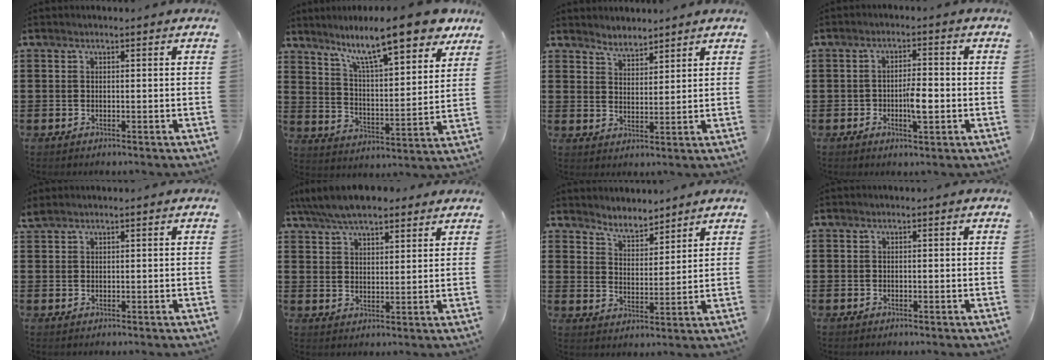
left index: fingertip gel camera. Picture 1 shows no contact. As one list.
[{"total": 12.5, "force": [10.0, 1.2, 7.4], "torque": [-0.150, -0.049, 0.164]}, {"total": 3.2, "force": [3.1, 0.8, -0.3], "torque": [-0.005, -0.004, 0.059]}, {"total": 4.3, "force": [-0.9, 1.5, 3.9], "torque": [-0.061, 0.003, -0.018]}, {"total": 1.3, "force": [1.1, 0.2, 0.6], "torque": [-0.014, 0.001, 0.022]}, {"total": 6.6, "force": [5.8, 1.9, 2.7], "torque": [-0.070, -0.005, 0.108]}, {"total": 4.3, "force": [4.2, 0.8, 0.2], "torque": [-0.023, -0.016, 0.075]}, {"total": 0.0}]